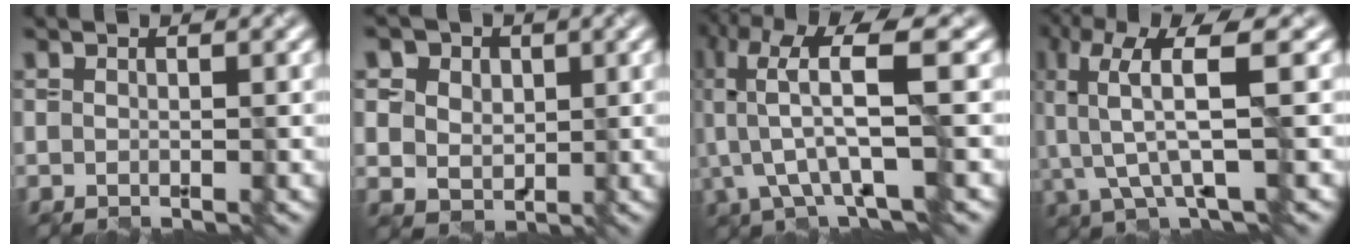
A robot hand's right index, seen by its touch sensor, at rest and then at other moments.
{"total": 6.5, "force": [2.9, 5.0, 3.0], "torque": [-0.064, 0.014, 0.037]}
{"total": 7.5, "force": [-0.5, 1.8, 7.3], "torque": [-0.159, 0.009, -0.006]}
{"total": 5.8, "force": [0.6, 1.0, 5.7], "torque": [-0.131, 0.003, 0.019]}